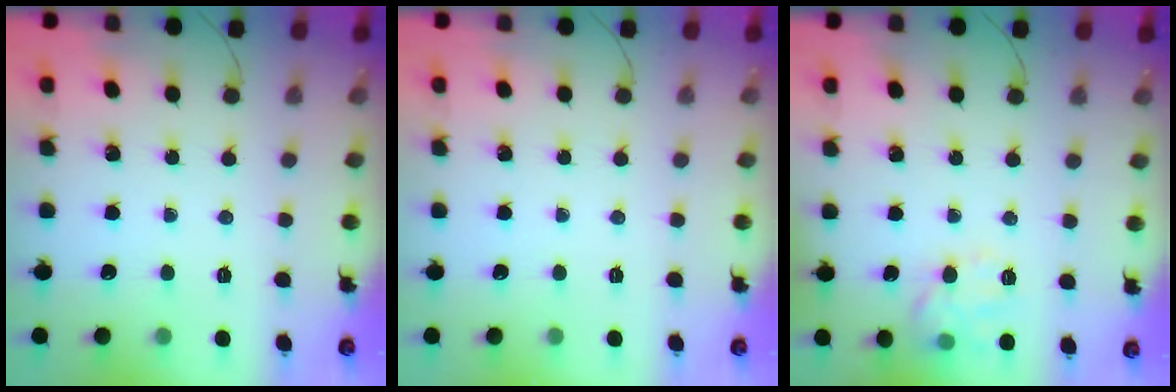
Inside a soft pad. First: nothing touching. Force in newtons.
{"total": 0.0}
{"total": 8.2, "press": 8.2, "slide": 0.4}